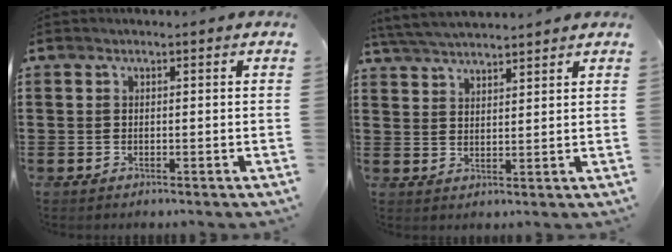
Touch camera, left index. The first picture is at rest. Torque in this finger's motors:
{"motor_torque": [0.25, 0.18, 0.41, 0.13]}